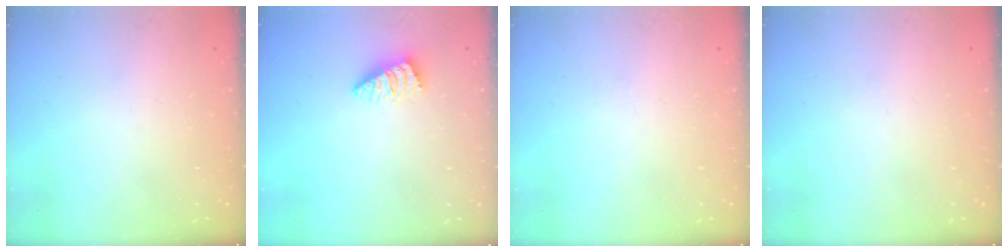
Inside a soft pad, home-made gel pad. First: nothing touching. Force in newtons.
{"total": 1.1, "press": 1.1, "slide": 0.2}
{"total": 0.0}
{"total": 0.0}